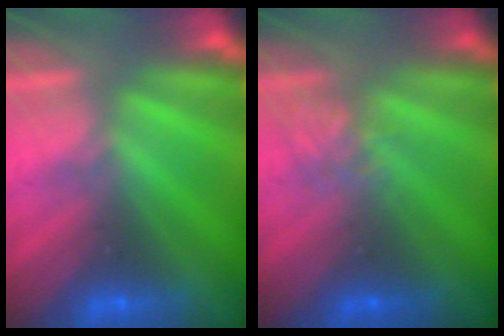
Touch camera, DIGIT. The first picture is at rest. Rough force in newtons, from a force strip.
{"total": 2.1}